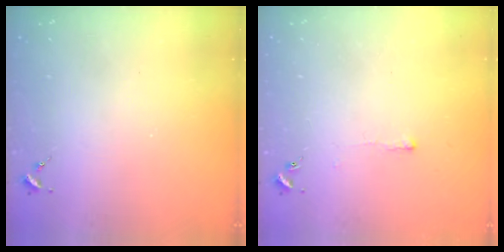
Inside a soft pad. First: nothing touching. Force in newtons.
{"total": 2.4, "press": 2.4, "slide": 0.5}